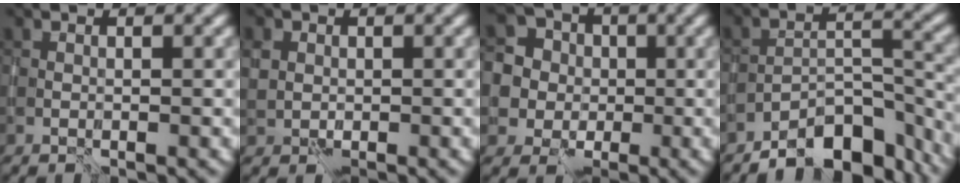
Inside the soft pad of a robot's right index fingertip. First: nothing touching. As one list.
[{"total": 1.8, "force": [0.6, 1.6, 0.3], "torque": [-0.011, 0.003, 0.010]}, {"total": 8.6, "force": [0.6, 8.3, 2.1], "torque": [-0.068, 0.020, -0.001]}, {"total": 7.4, "force": [-6.3, 2.4, 3.0], "torque": [-0.033, 0.004, -0.110]}]